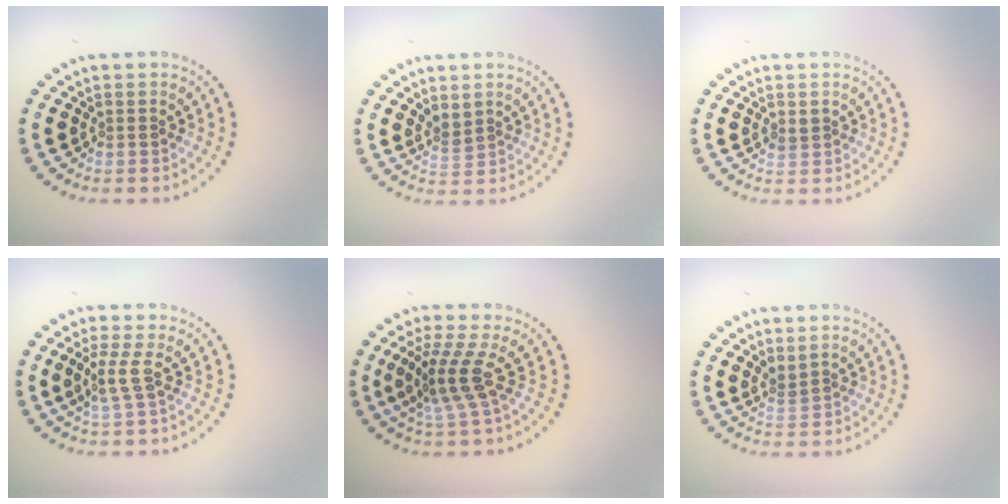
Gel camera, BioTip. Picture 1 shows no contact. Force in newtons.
{"total": 1.5, "press": 1.2, "slide": 0.9}
{"total": 1.0, "press": 0.9, "slide": 0.4}
{"total": 1.9, "press": 1.3, "slide": 1.3}
{"total": 3.4, "press": 2.4, "slide": 2.4}
{"total": 1.0, "press": 0.5, "slide": 0.8}